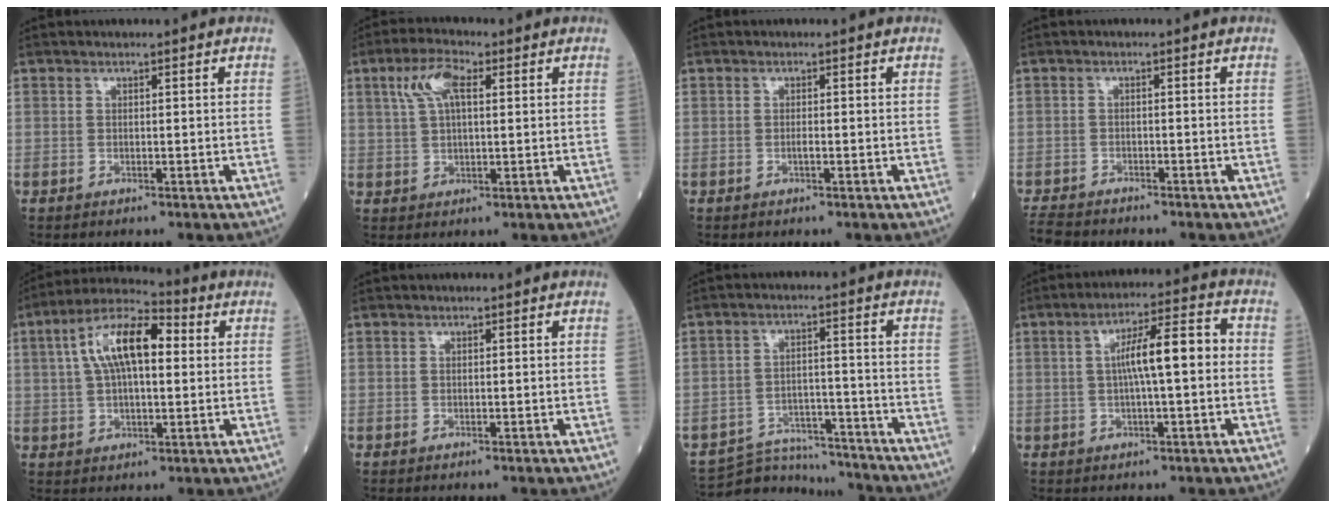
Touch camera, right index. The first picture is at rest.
{"total": 6.3, "force": [2.4, 2.2, 5.4], "torque": [-0.114, 0.018, 0.047]}
{"total": 0.7, "force": [-0.3, 0.0, 0.6], "torque": [-0.015, 0.000, -0.004]}
{"total": 4.5, "force": [-4.2, 1.4, 0.5], "torque": [-0.011, -0.012, -0.079]}
{"total": 12.1, "force": [2.7, 4.5, 10.9], "torque": [-0.212, 0.036, 0.042]}
{"total": 0.0}
{"total": 11.0, "force": [-10.8, 2.1, 0.3], "torque": [0.001, 0.019, -0.164]}
{"total": 8.3, "force": [0.2, 1.1, 8.2], "torque": [-0.140, 0.024, 0.000]}